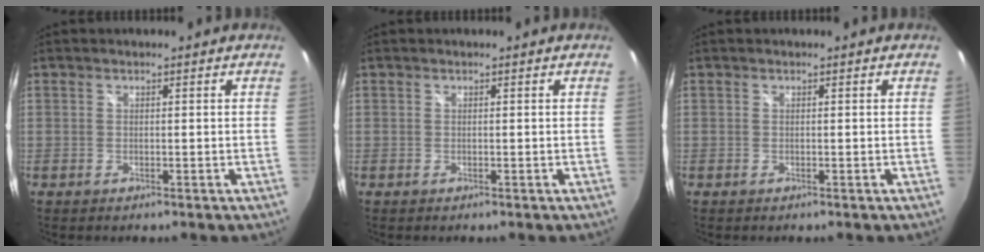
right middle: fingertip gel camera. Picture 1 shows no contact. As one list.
[{"total": 0.0}, {"total": 0.0}]